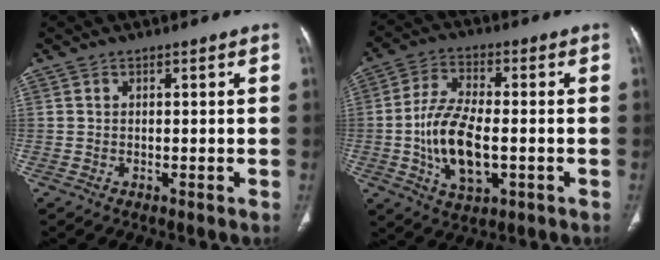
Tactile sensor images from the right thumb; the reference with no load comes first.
{"total": 12.9, "force": [-2.1, 6.2, 11.0], "torque": [-0.210, 0.006, -0.037]}